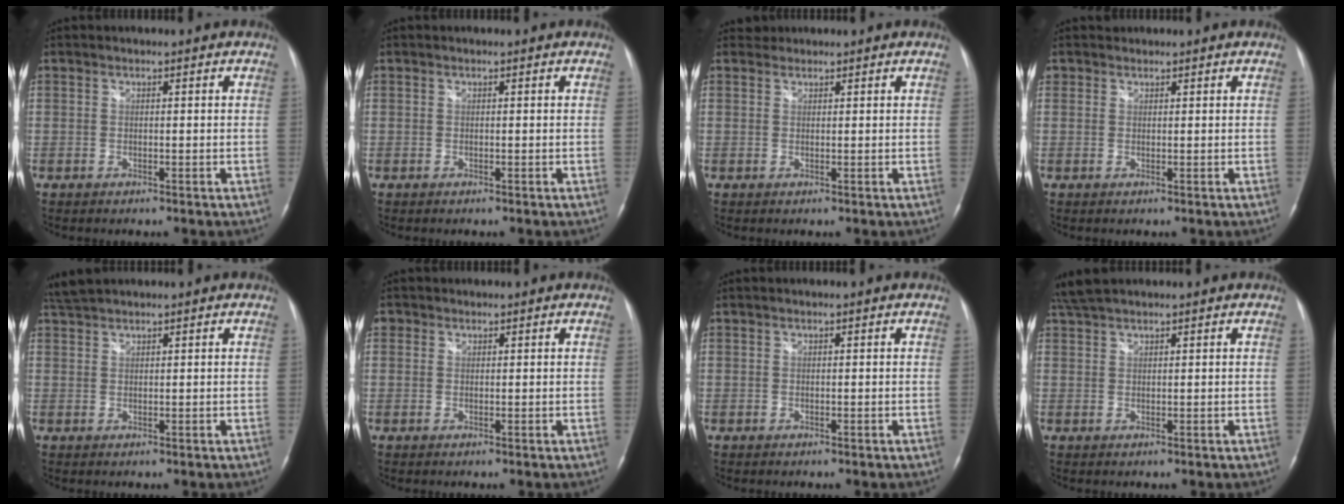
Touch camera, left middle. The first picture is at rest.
{"total": 0.0}
{"total": 1.2, "force": [1.1, 0.4, -0.5], "torque": [0.002, 0.008, 0.018]}
{"total": 1.1, "force": [0.8, 0.7, -0.1], "torque": [0.005, 0.006, 0.012]}
{"total": 2.9, "force": [2.7, 0.2, 0.8], "torque": [-0.026, 0.018, 0.058]}
{"total": 1.3, "force": [0.6, 1.1, 0.1], "torque": [0.006, 0.003, 0.008]}
{"total": 0.0}
{"total": 3.9, "force": [3.5, 0.6, 1.6], "torque": [-0.040, 0.023, 0.072]}